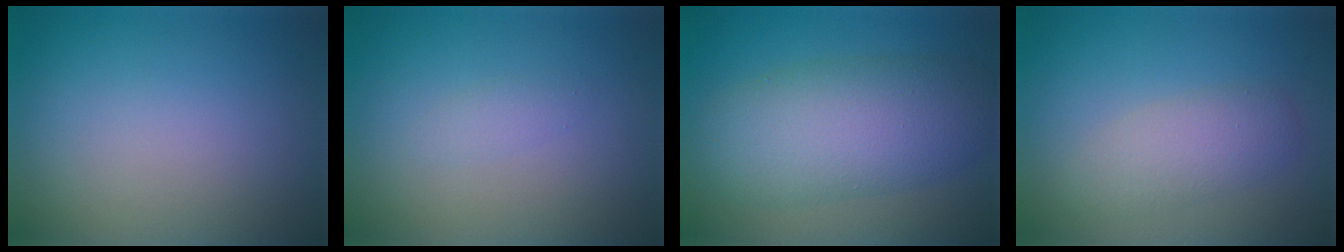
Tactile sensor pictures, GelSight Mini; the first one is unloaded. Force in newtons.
{"total": 0.8, "press": 0.8, "slide": 0.0}
{"total": 7.9, "press": 7.9, "slide": 0.2}
{"total": 3.0, "press": 3.0, "slide": 0.3}